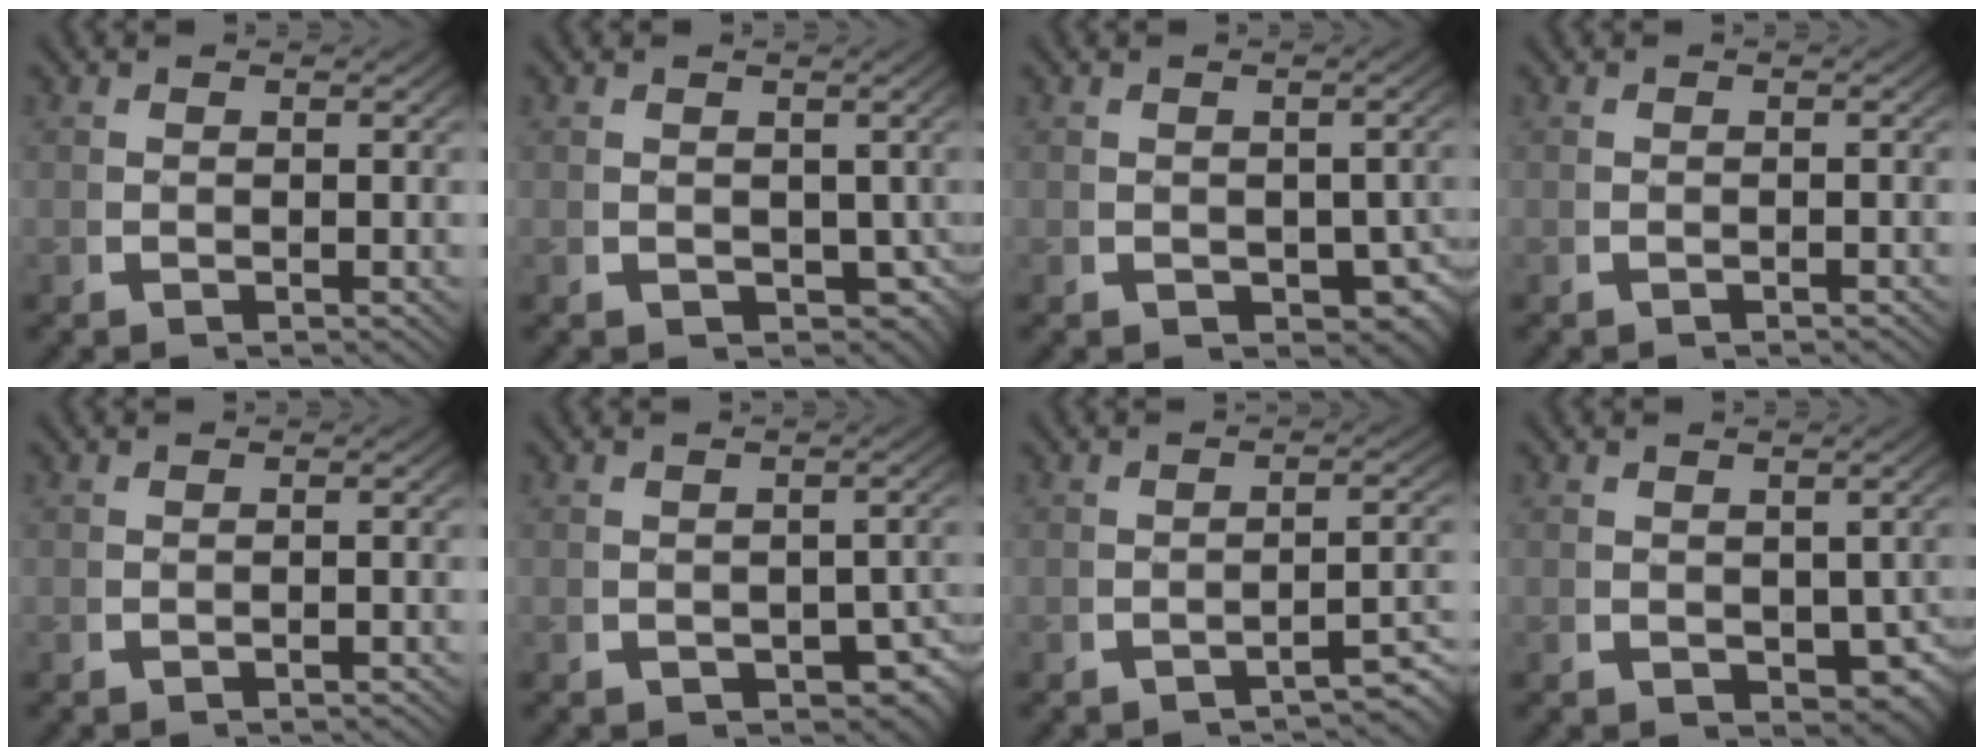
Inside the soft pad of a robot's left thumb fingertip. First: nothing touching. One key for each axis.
{"total": 3.7, "fx": -0.3, "fy": 2.9, "fz": 2.2, "tx": -0.028, "ty": -0.020, "tz": 0.009}
{"total": 4.0, "fx": -0.9, "fy": 2.8, "fz": 2.7, "tx": -0.039, "ty": -0.027, "tz": 0.002}
{"total": 0.6, "fx": -0.6, "fy": 0.1, "fz": 0.2, "tx": -0.003, "ty": 0.000, "tz": -0.009}
{"total": 0.9, "fx": -0.9, "fy": 0.1, "fz": 0.2, "tx": -0.006, "ty": -0.002, "tz": -0.014}
{"total": 3.6, "fx": -1.3, "fy": 2.2, "fz": 2.5, "tx": -0.032, "ty": -0.020, "tz": -0.012}
{"total": 3.5, "fx": -2.4, "fy": 0.8, "fz": 2.4, "tx": -0.032, "ty": 0.003, "tz": -0.034}
{"total": 4.0, "fx": -0.5, "fy": 2.9, "fz": 2.7, "tx": -0.036, "ty": -0.024, "tz": 0.010}